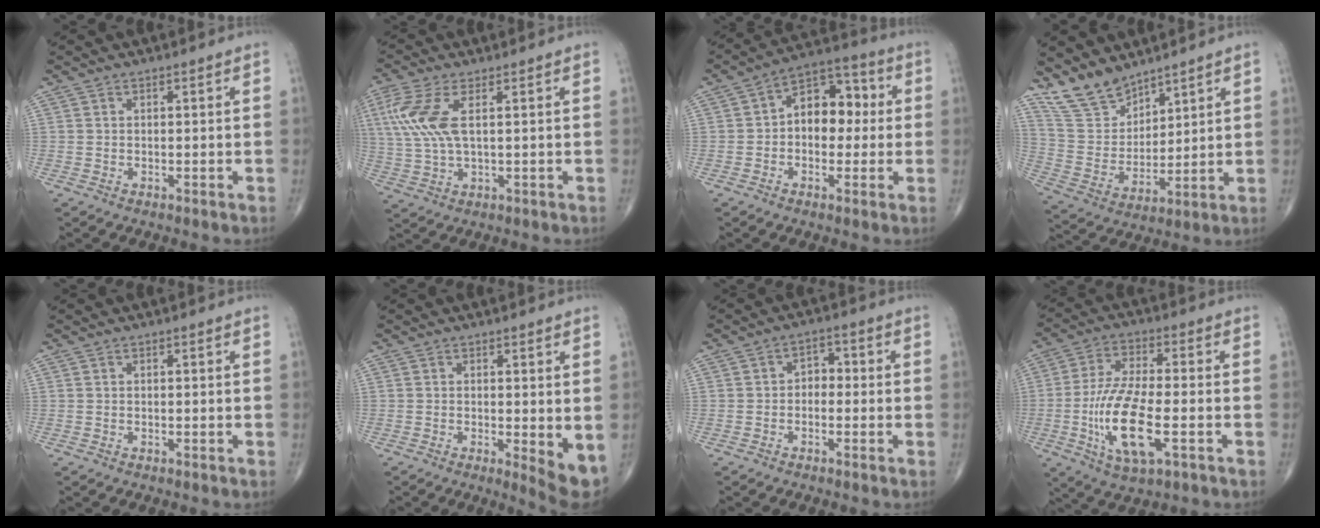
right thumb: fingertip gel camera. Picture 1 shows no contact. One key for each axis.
{"total": 9.8, "fx": 2.6, "fy": 4.0, "fz": 8.5, "tx": -0.220, "ty": 0.001, "tz": 0.056}
{"total": 11.4, "fx": 0.7, "fy": 7.6, "fz": 8.4, "tx": -0.081, "ty": 0.034, "tz": -0.002}
{"total": 10.4, "fx": 8.8, "fy": 4.7, "fz": 3.1, "tx": -0.045, "ty": -0.055, "tz": 0.190}
{"total": 0.0}
{"total": 5.4, "fx": -0.3, "fy": 1.4, "fz": 5.2, "tx": -0.070, "ty": -0.016, "tz": -0.004}
{"total": 3.3, "fx": -0.5, "fy": 2.5, "fz": 2.2, "tx": -0.007, "ty": 0.018, "tz": -0.020}
{"total": 14.5, "fx": -3.6, "fy": 4.9, "fz": 13.2, "tx": -0.272, "ty": 0.005, "tz": -0.064}